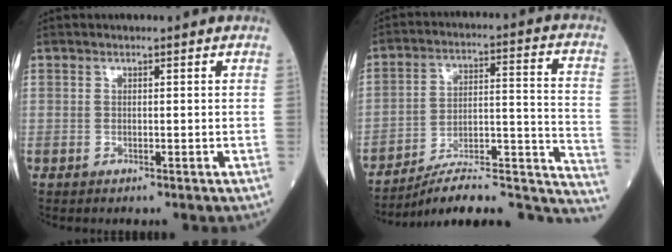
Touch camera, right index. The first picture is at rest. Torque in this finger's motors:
{"motor_torque": [-0.67, -0.77, 0.05, -0.01]}